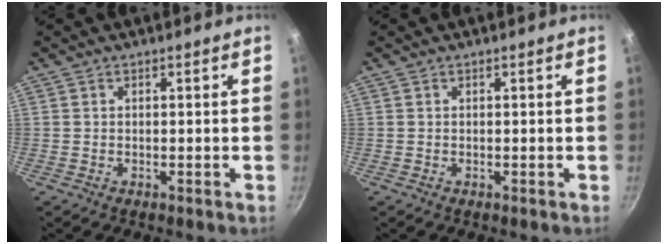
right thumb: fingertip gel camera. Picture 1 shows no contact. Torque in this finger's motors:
{"motor_torque": [0.00, 0.00, 0.00, 0.00, 0.00]}